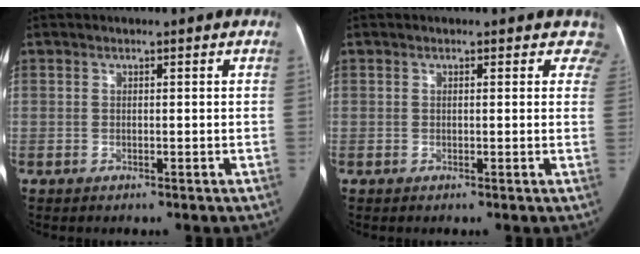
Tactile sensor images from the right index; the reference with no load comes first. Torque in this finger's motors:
{"motor_torque": [0.80, 0.72, 0.18, 0.00]}